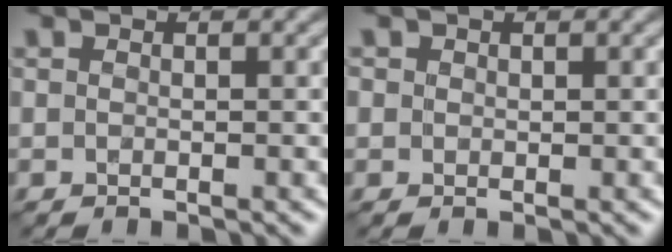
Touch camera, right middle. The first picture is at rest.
{"total": 0.6, "force": [0.1, 0.3, -0.4], "torque": [0.010, 0.003, 0.004]}